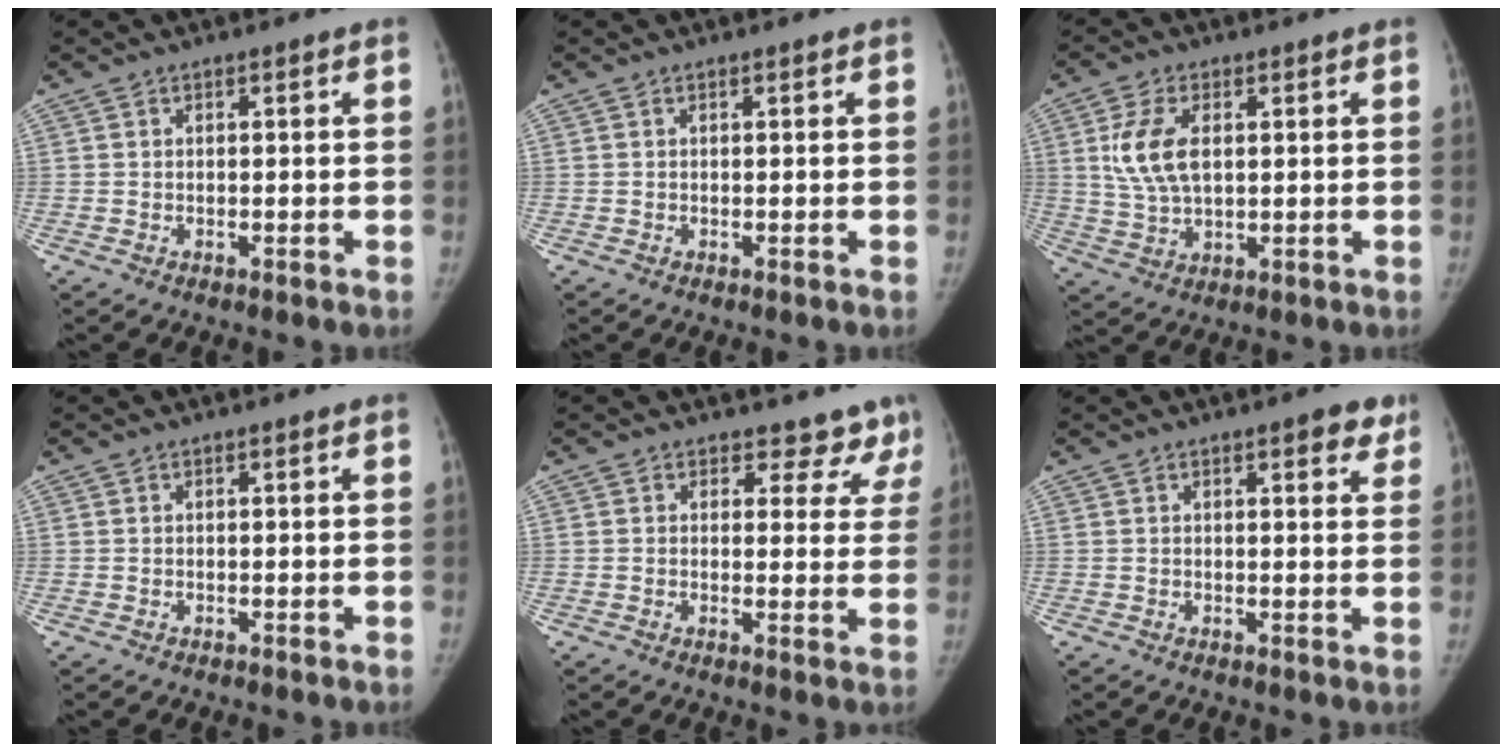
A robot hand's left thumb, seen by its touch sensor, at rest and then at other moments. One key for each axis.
{"total": 0.0}
{"total": 9.4, "fx": 2.2, "fy": 5.2, "fz": 7.5, "tx": -0.151, "ty": -0.006, "tz": 0.046}
{"total": 0.0}
{"total": 7.0, "fx": 6.0, "fy": 3.5, "fz": 0.5, "tx": 0.043, "ty": -0.030, "tz": 0.047}
{"total": 4.2, "fx": 2.6, "fy": 1.4, "fz": 3.0, "tx": -0.020, "ty": -0.010, "tz": 0.027}